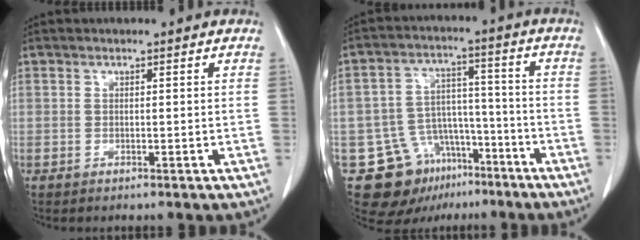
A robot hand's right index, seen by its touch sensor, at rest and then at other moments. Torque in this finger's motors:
{"motor_torque": [-0.33, -0.14, -1.05, -0.21]}